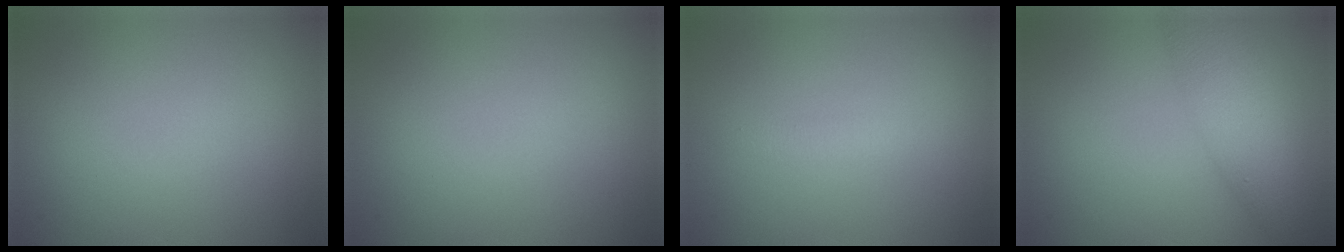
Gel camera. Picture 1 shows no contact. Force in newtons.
{"total": 0.0}
{"total": 0.9, "press": 0.9, "slide": 0.2}
{"total": 5.5, "press": 5.5, "slide": 0.3}